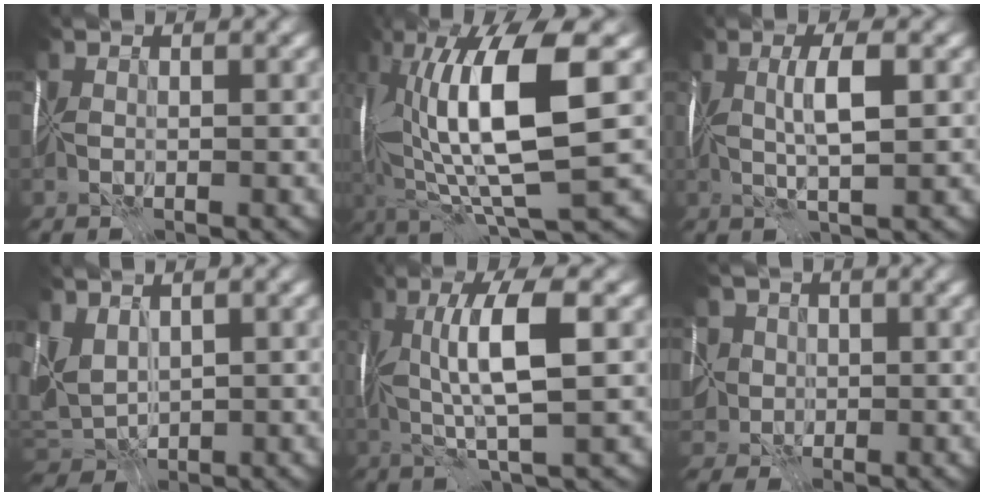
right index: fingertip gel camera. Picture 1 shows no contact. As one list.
[{"total": 10.9, "force": [1.5, 2.0, 10.6], "torque": [-0.177, -0.006, 0.032]}, {"total": 2.7, "force": [0.2, -0.8, 2.6], "torque": [-0.037, -0.003, 0.006]}, {"total": 2.6, "force": [0.8, 1.7, 1.8], "torque": [-0.030, -0.002, 0.013]}, {"total": 5.6, "force": [0.4, -0.1, 5.6], "torque": [-0.086, 0.000, 0.008]}, {"total": 6.2, "force": [0.5, 5.4, 3.0], "torque": [-0.058, 0.013, -0.026]}]